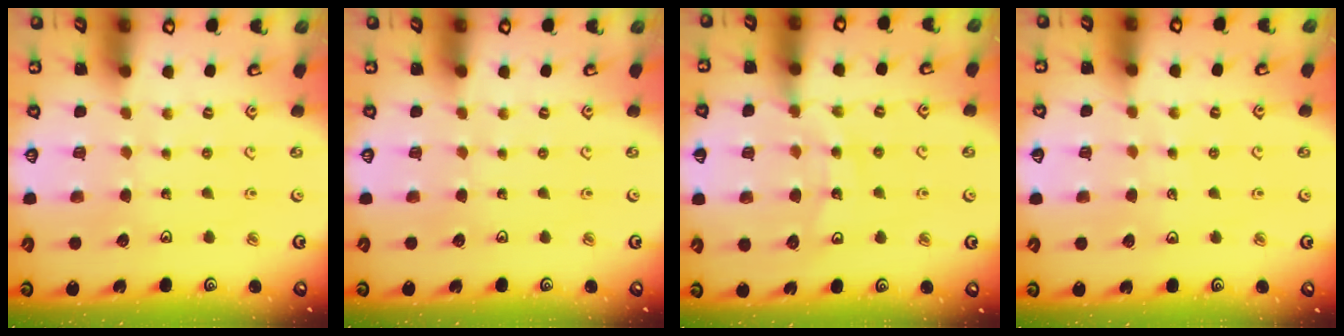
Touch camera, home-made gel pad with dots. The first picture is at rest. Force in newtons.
{"total": 0.0}
{"total": 12.5, "press": 12.2, "slide": 3.0}
{"total": 3.5, "press": 3.4, "slide": 0.8}